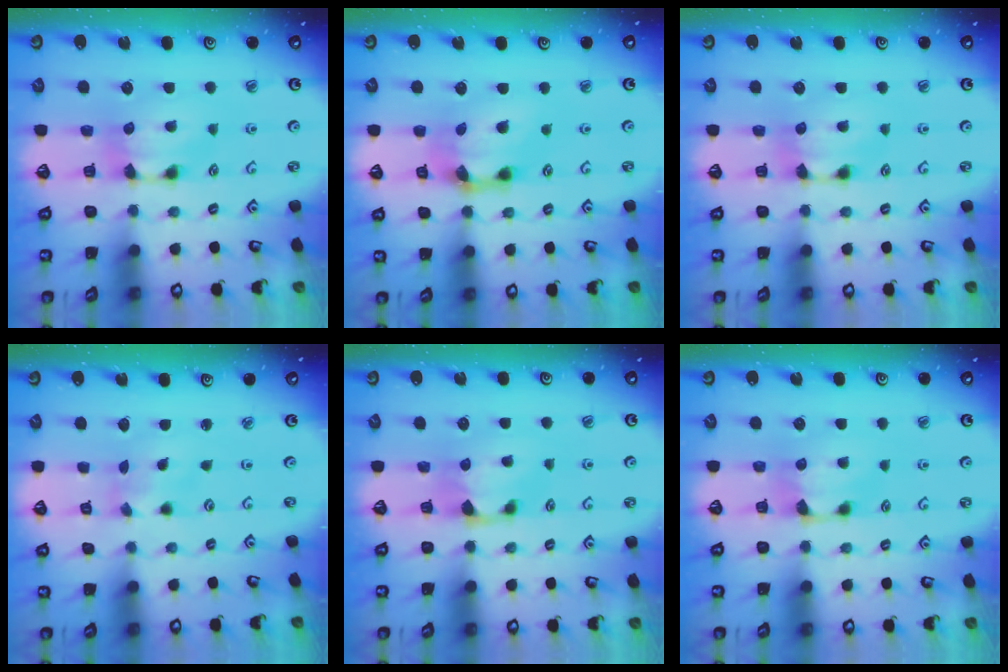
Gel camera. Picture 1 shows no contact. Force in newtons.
{"total": 5.2, "press": 4.7, "slide": 2.1}
{"total": 0.0}
{"total": 2.3, "press": 2.1, "slide": 0.9}
{"total": 1.1, "press": 0.8, "slide": 0.7}
{"total": 0.0}